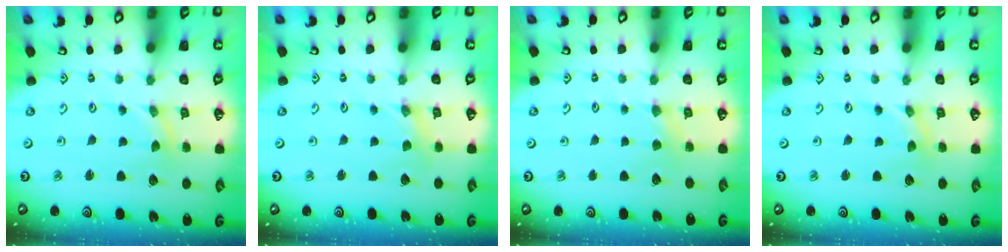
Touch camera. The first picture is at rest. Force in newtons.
{"total": 0.0}
{"total": 2.8, "press": 2.7, "slide": 0.6}
{"total": 0.0}